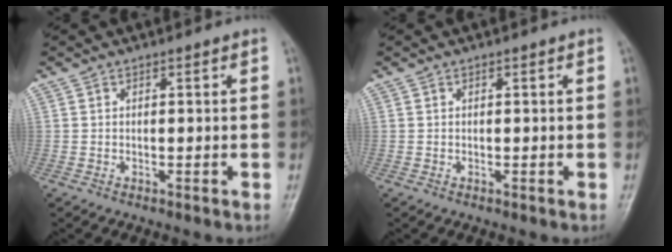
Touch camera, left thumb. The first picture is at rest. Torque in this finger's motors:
{"motor_torque": [-0.31, 0.04, 0.05, -0.04, -0.01]}